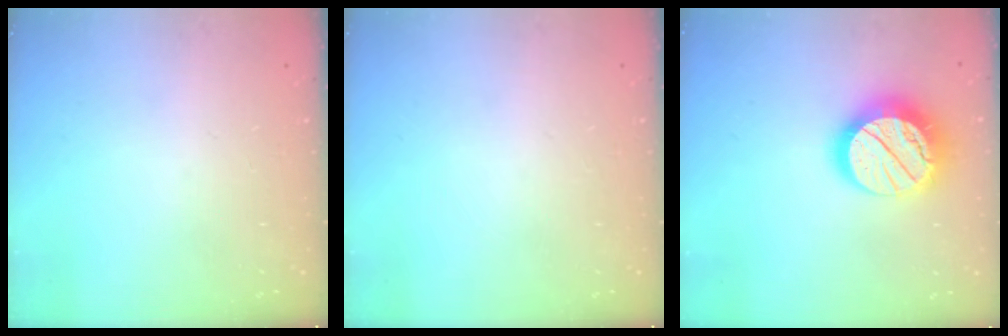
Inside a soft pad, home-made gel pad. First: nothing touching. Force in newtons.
{"total": 0.0}
{"total": 17.9, "press": 17.9, "slide": 1.3}